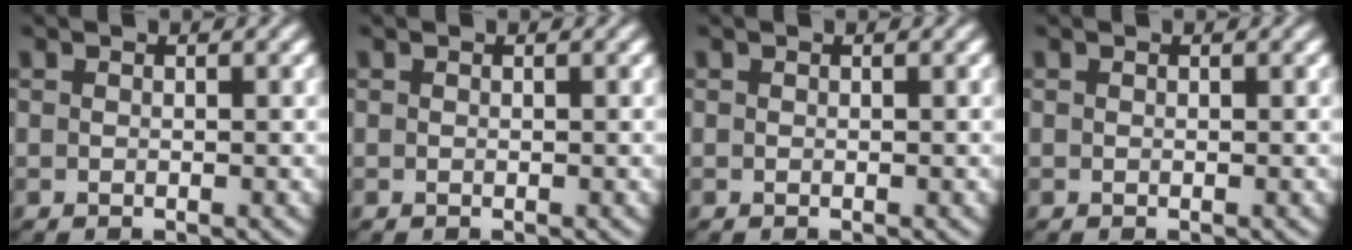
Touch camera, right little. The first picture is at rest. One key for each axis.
{"total": 0.0}
{"total": 0.0}
{"total": 0.0}